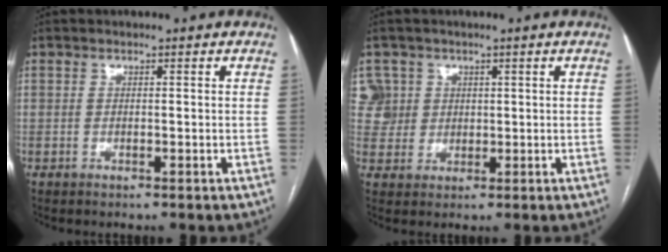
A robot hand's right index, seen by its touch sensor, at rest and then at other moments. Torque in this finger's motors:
{"motor_torque": [0.06, 0.07, 0.04, 0.00]}